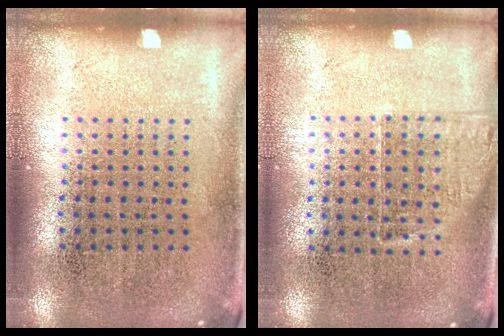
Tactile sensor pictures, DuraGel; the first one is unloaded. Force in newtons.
{"total": 1.2, "press": 0.9, "slide": 0.7}